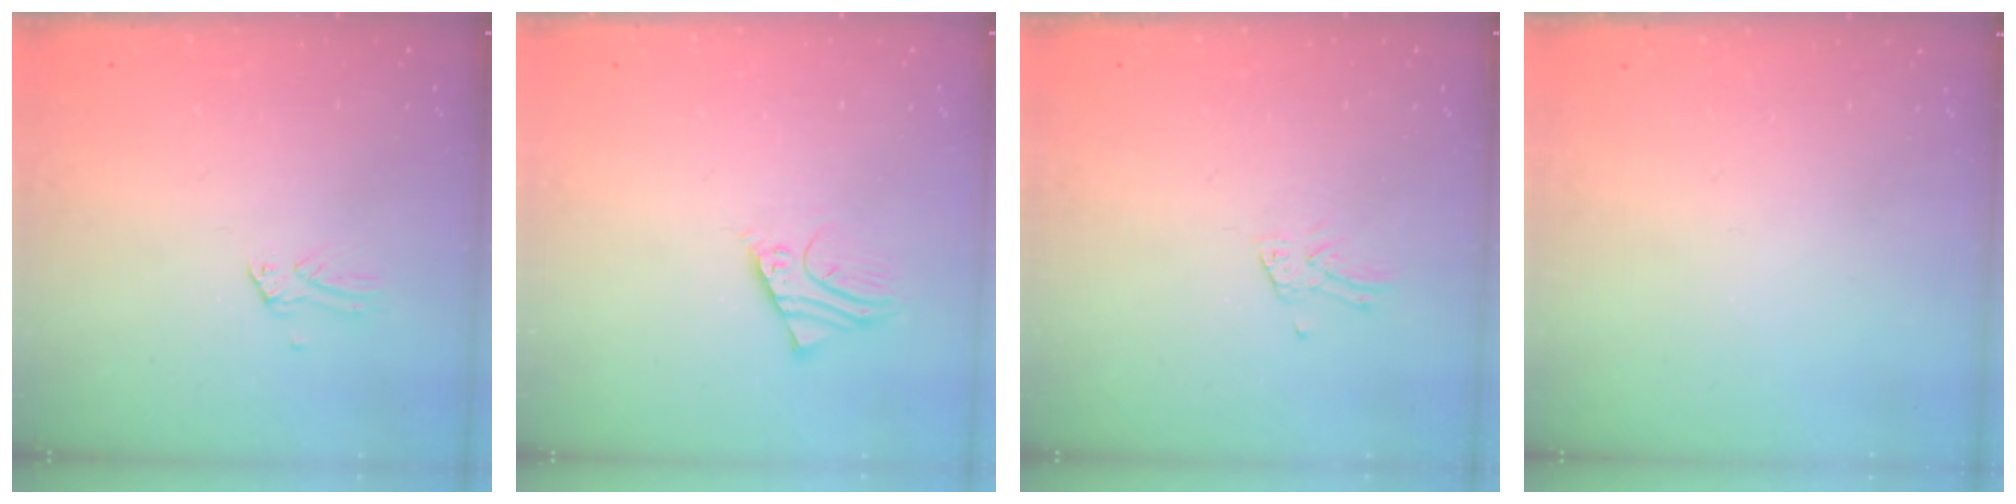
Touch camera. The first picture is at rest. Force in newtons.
{"total": 2.6, "press": 2.6, "slide": 0.1}
{"total": 1.1, "press": 1.1, "slide": 0.1}
{"total": 0.0}